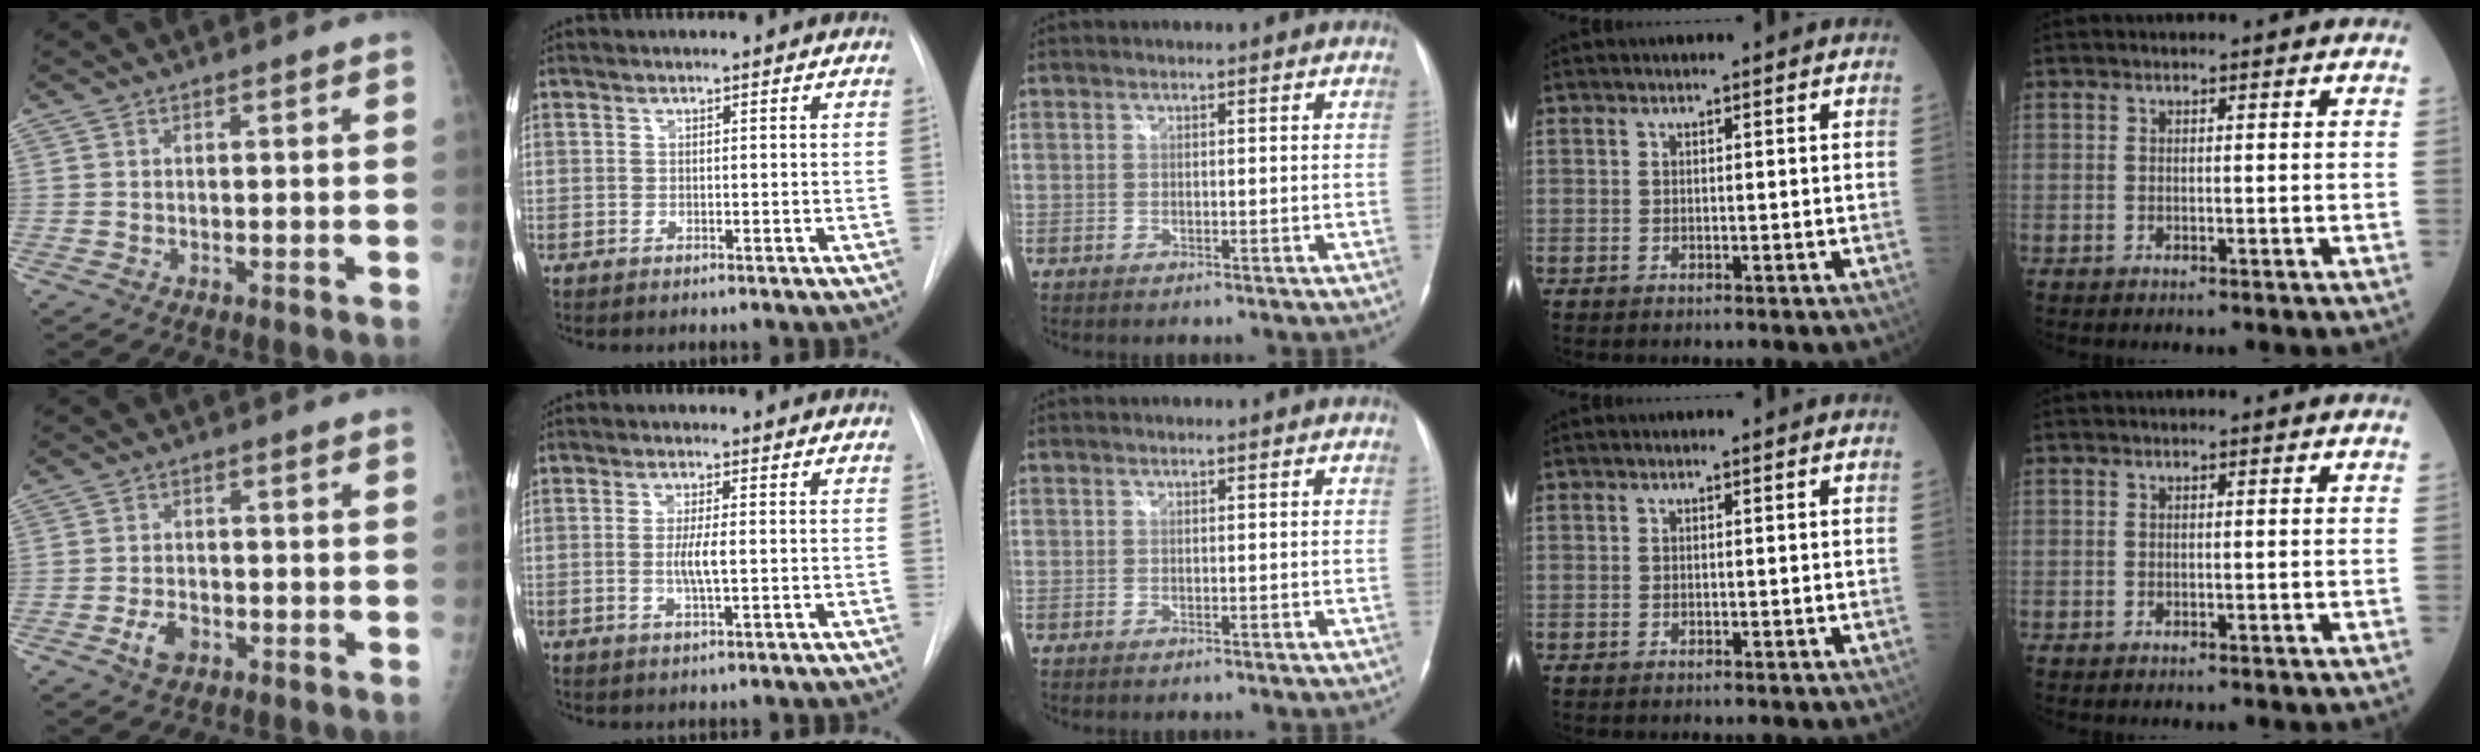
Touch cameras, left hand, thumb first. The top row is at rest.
{"thumb": {"total": 3.6, "force": [-1.8, 2.2, 2.3], "torque": [-0.038, 0.010, -0.031]}, "index": {"total": 3.5, "force": [-0.3, 0.3, 3.5], "torque": [-0.069, -0.005, -0.006]}}